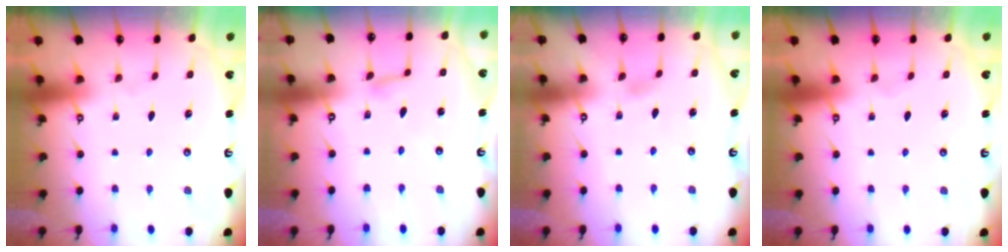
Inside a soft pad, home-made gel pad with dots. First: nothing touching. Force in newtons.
{"total": 2.4, "press": 2.4, "slide": 0.2}
{"total": 4.1, "press": 4.1, "slide": 0.5}
{"total": 0.0}